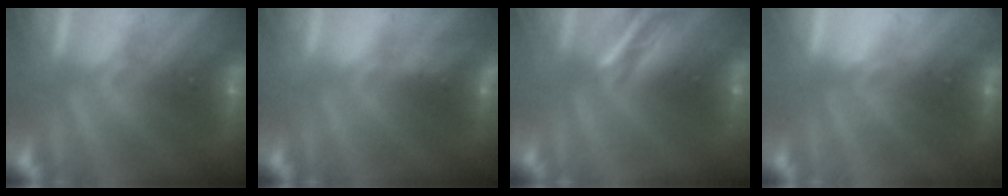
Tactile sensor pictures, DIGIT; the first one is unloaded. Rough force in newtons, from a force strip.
{"total": 3.4}
{"total": 6.4}
{"total": 2.3}